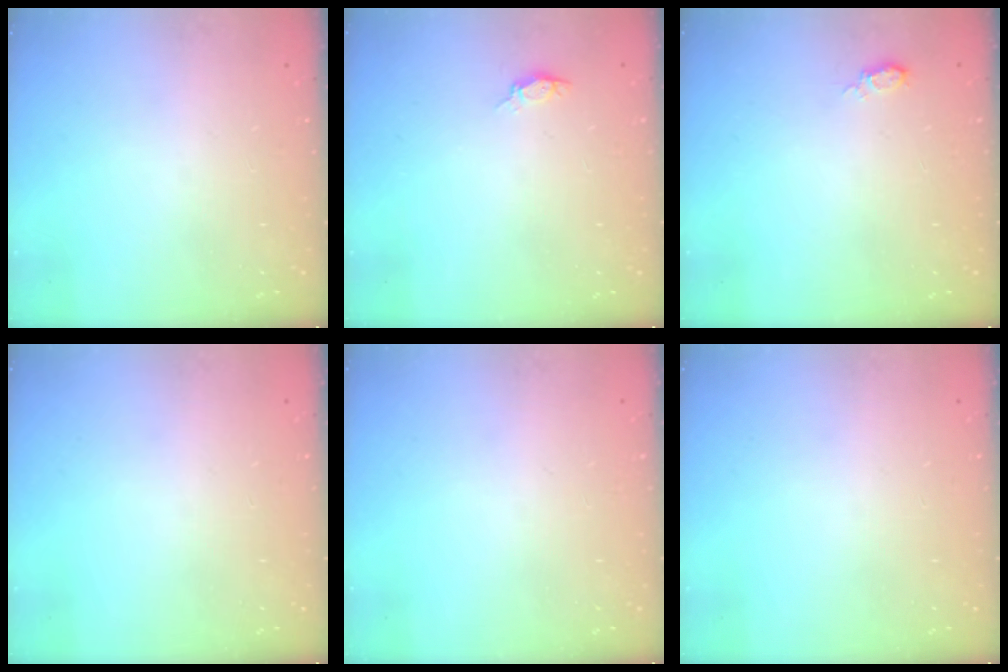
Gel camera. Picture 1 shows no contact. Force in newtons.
{"total": 3.8, "press": 3.5, "slide": 1.3}
{"total": 5.0, "press": 5.0, "slide": 0.7}
{"total": 0.0}
{"total": 0.0}
{"total": 0.0}